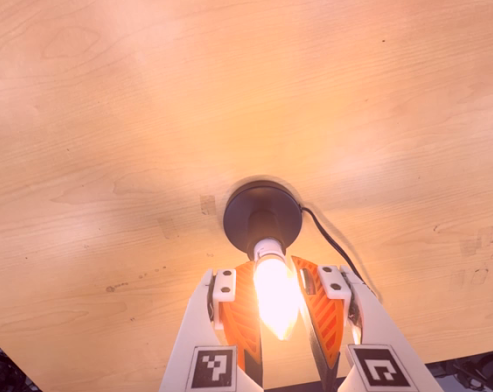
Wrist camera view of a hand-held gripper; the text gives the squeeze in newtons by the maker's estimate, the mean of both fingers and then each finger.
{"total": 14.0, "left": 13.5, "right": 14.5}